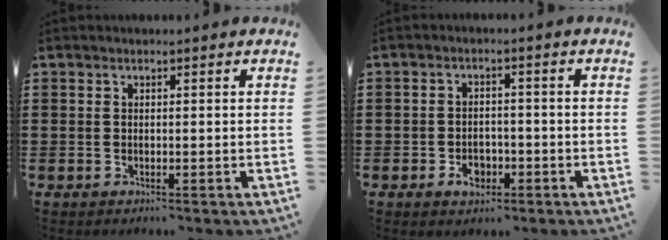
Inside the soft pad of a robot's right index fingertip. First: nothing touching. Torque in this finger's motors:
{"motor_torque": [2.14, 0.00, 0.11, 0.00]}